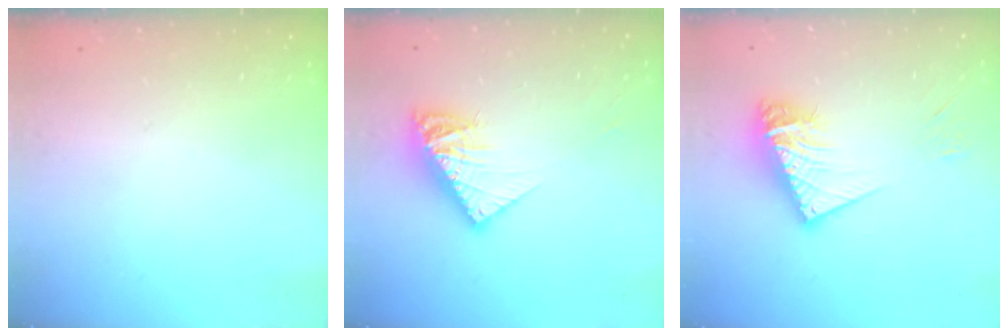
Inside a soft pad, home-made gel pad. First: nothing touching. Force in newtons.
{"total": 12.6, "press": 12.5, "slide": 1.4}
{"total": 14.8, "press": 14.7, "slide": 1.5}